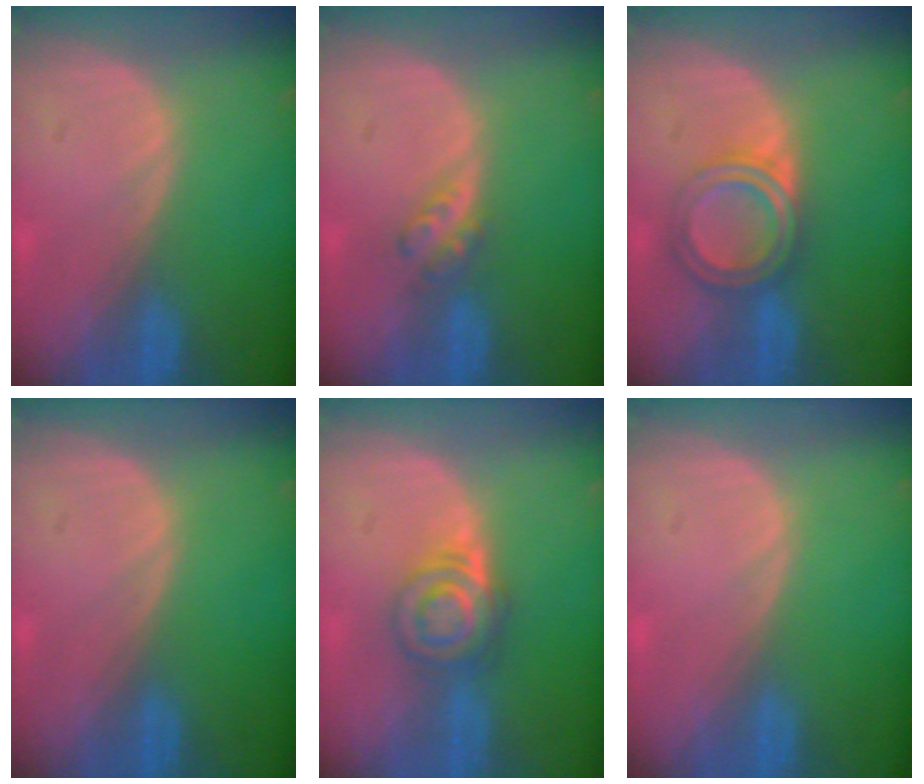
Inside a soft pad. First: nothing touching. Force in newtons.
{"total": 2.9, "press": 2.5, "slide": 1.5}
{"total": 5.2, "press": 5.2, "slide": 0.1}
{"total": 0.0}
{"total": 6.4, "press": 5.5, "slide": 3.3}
{"total": 0.0}